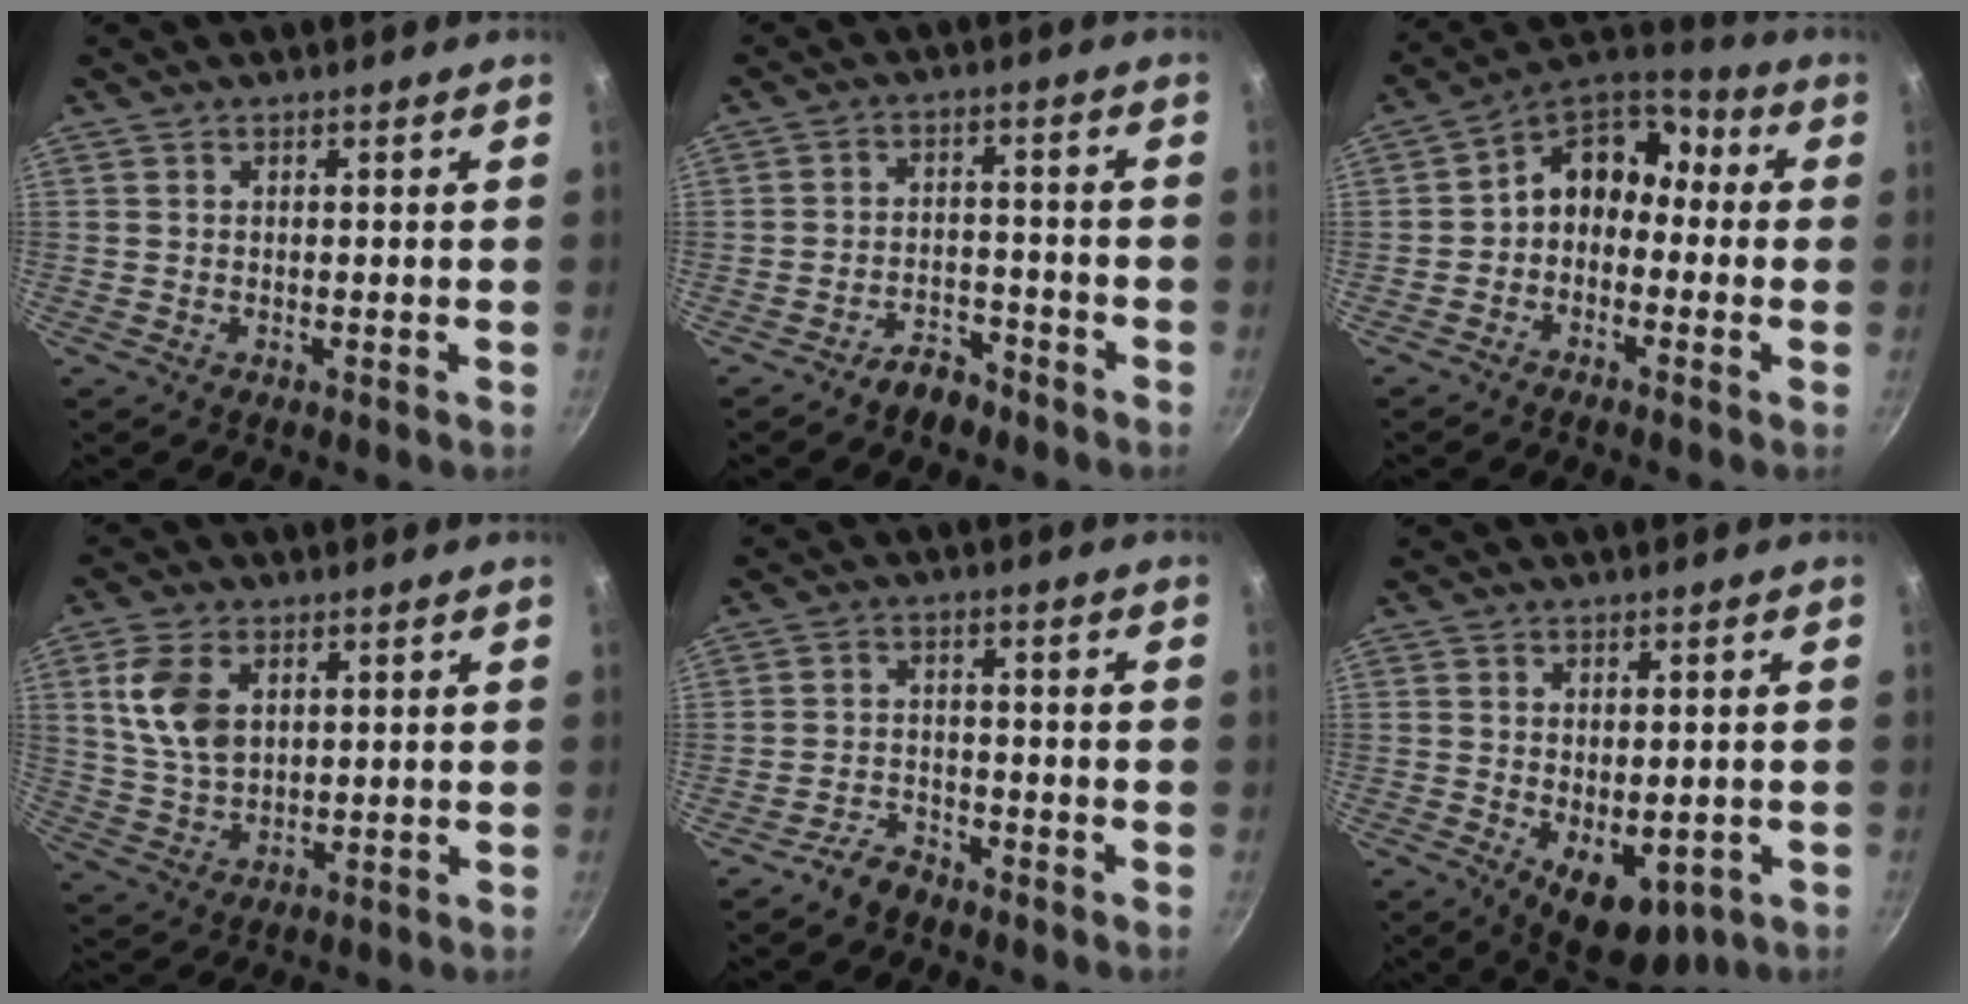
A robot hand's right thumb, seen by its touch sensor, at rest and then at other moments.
{"total": 5.1, "force": [-4.1, 2.6, 1.7], "torque": [-0.014, 0.045, -0.066]}
{"total": 10.7, "force": [-1.2, 8.3, 6.6], "torque": [-0.081, 0.059, -0.042]}
{"total": 9.7, "force": [2.9, 6.2, 6.8], "torque": [-0.123, -0.014, 0.061]}
{"total": 4.4, "force": [-3.5, 2.3, 1.3], "torque": [-0.018, 0.039, -0.064]}
{"total": 9.4, "force": [-2.5, 5.5, 7.2], "torque": [-0.076, -0.008, -0.018]}